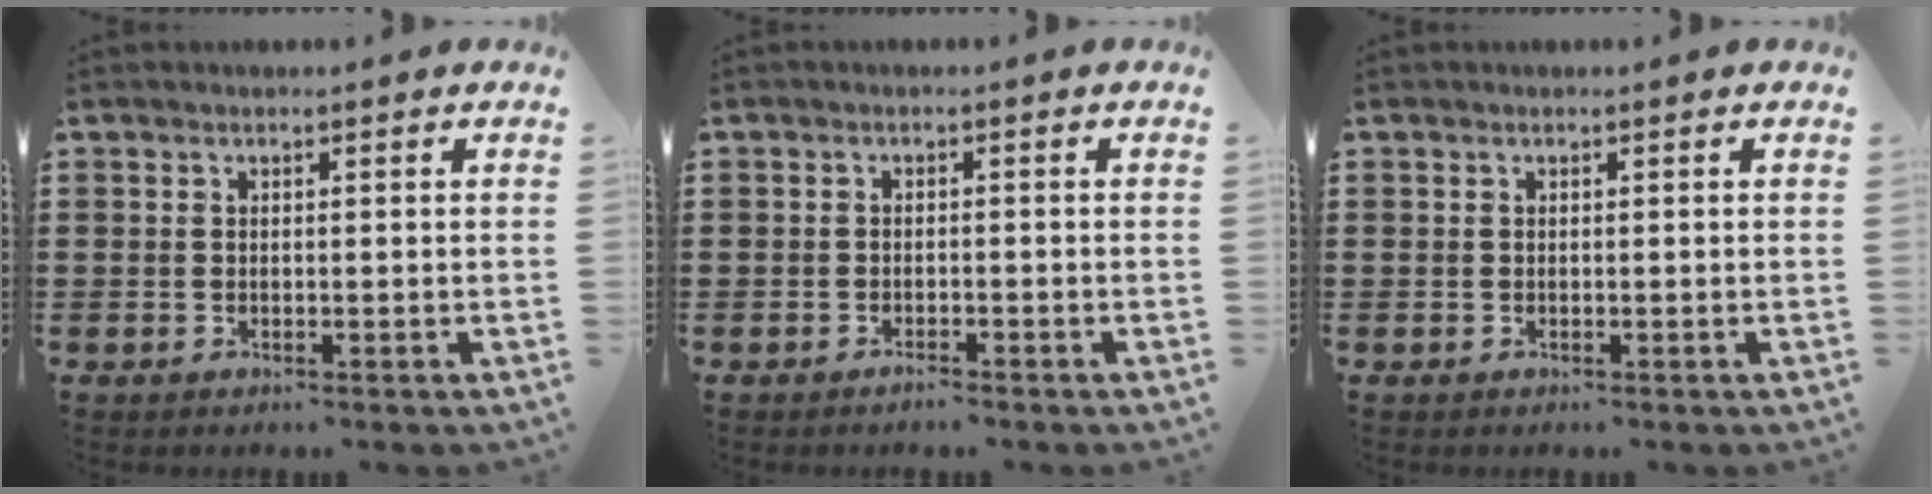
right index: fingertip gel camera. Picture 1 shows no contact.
{"total": 1.1, "force": [-1.0, 0.1, 0.4], "torque": [-0.011, -0.003, -0.019]}
{"total": 0.0}